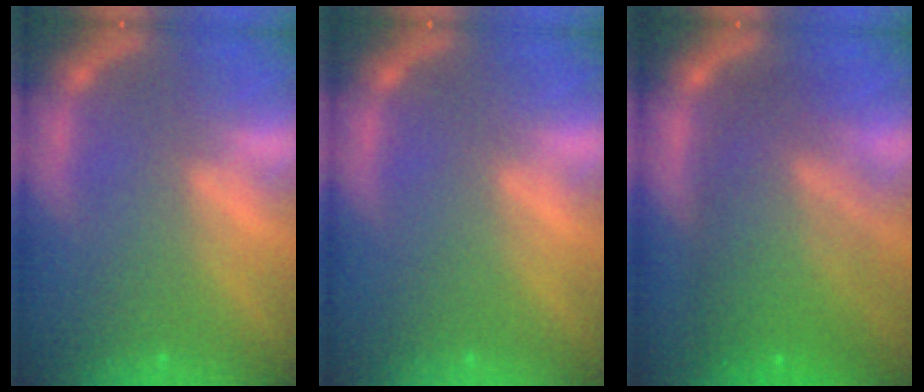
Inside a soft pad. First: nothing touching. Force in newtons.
{"total": 0.0}
{"total": 9.5}